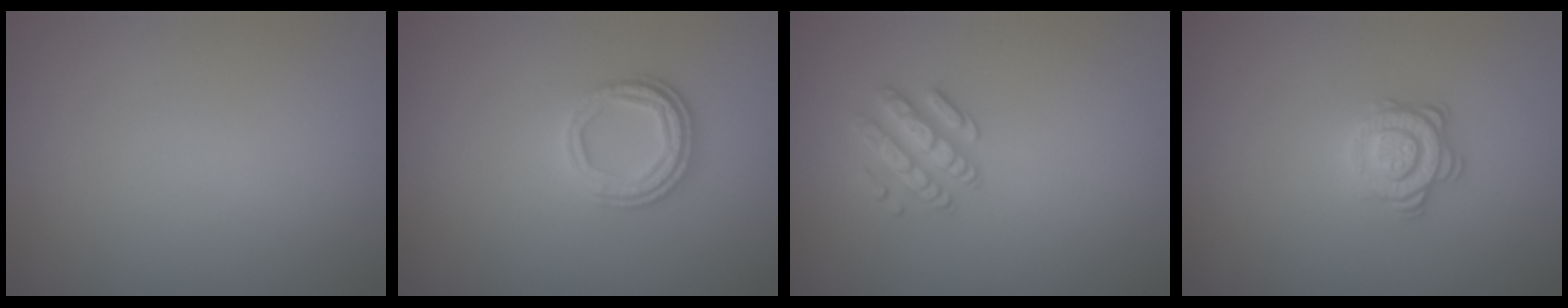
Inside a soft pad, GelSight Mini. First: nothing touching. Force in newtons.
{"total": 3.1, "press": 2.5, "slide": 1.9}
{"total": 2.5, "press": 2.3, "slide": 0.9}
{"total": 3.0, "press": 2.6, "slide": 1.5}